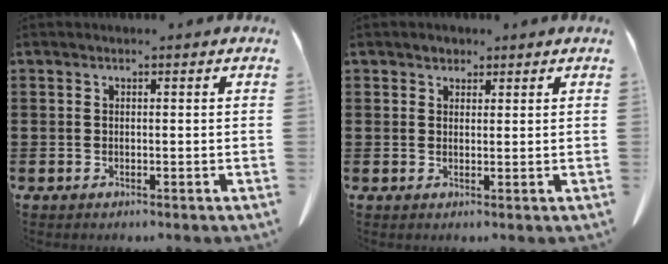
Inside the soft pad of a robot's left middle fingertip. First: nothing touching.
{"total": 1.5, "force": [1.2, 0.8, 0.1], "torque": [0.002, 0.003, 0.021]}